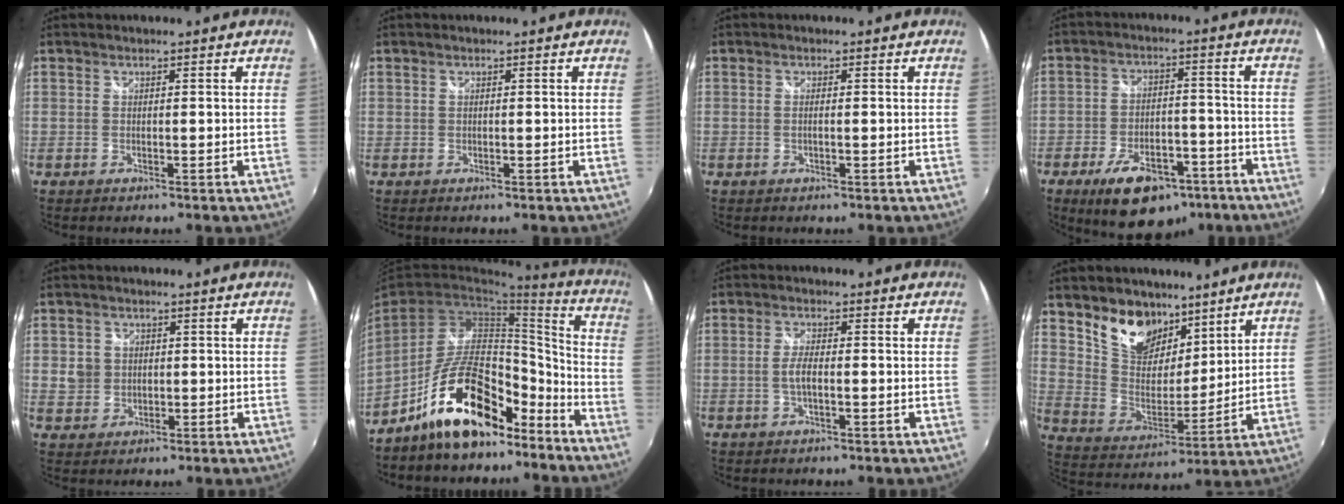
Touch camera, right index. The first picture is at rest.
{"total": 0.0}
{"total": 0.7, "force": [-0.1, 0.1, 0.6], "torque": [-0.014, 0.001, -0.005]}
{"total": 14.9, "force": [-9.5, 7.4, 8.7], "torque": [-0.163, 0.006, -0.135]}
{"total": 4.8, "force": [0.4, 4.7, 1.0], "torque": [-0.018, 0.011, 0.012]}
{"total": 17.8, "force": [-12.8, 7.5, 9.9], "torque": [-0.171, 0.046, -0.192]}
{"total": 2.8, "force": [-0.7, 0.7, 2.6], "torque": [-0.055, 0.001, -0.014]}
{"total": 13.3, "force": [9.1, 7.9, 5.6], "torque": [-0.121, 0.002, 0.174]}